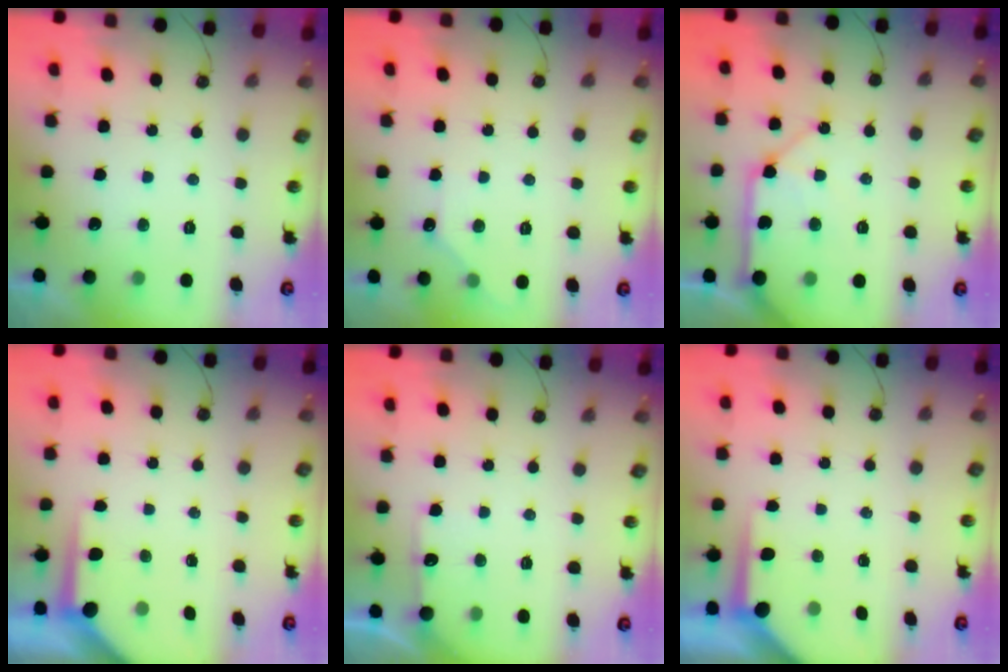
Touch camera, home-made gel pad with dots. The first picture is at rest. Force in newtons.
{"total": 4.0, "press": 4.0, "slide": 0.5}
{"total": 11.6, "press": 11.4, "slide": 1.9}
{"total": 5.1, "press": 5.1, "slide": 0.5}
{"total": 4.1, "press": 4.1, "slide": 0.4}
{"total": 5.1, "press": 5.1, "slide": 0.5}